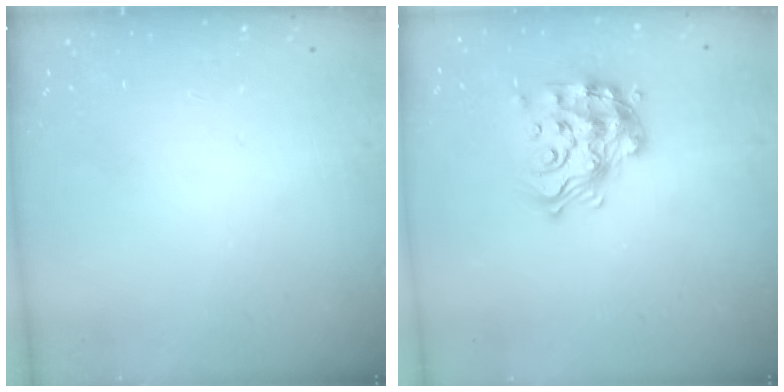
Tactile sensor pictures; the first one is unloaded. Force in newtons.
{"total": 17.2, "press": 17.2, "slide": 0.9}